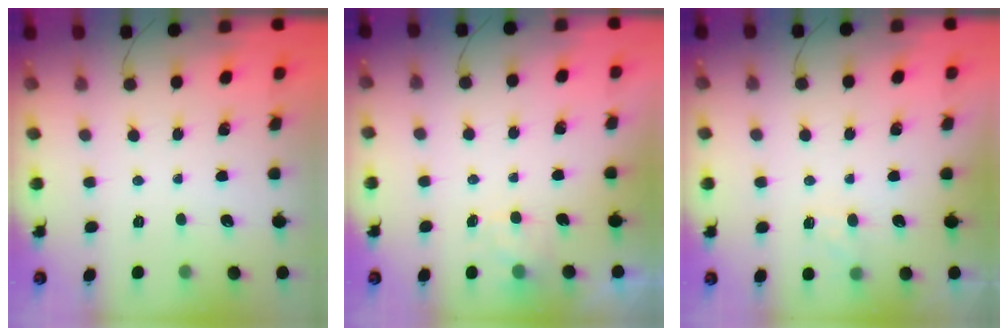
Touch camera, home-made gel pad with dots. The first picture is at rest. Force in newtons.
{"total": 2.0, "press": 1.4, "slide": 1.3}
{"total": 6.5, "press": 6.2, "slide": 1.9}